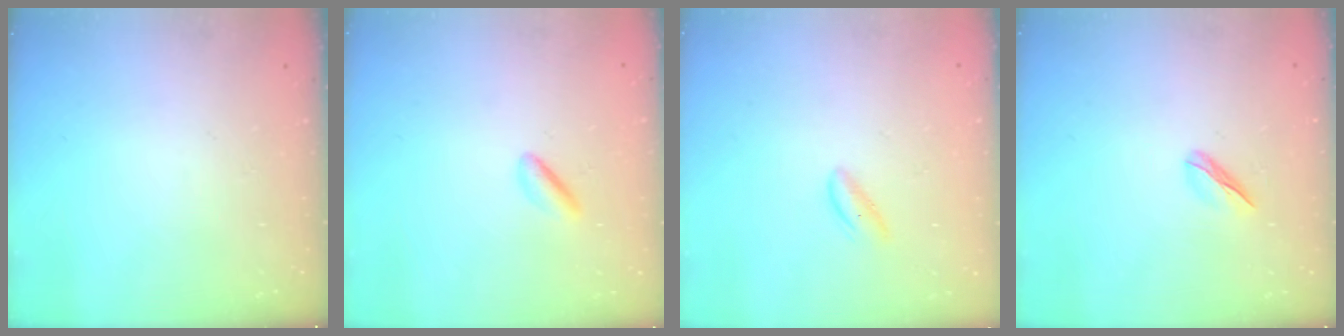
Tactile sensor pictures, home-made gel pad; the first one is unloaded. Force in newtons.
{"total": 2.1, "press": 1.9, "slide": 0.9}
{"total": 0.9, "press": 0.8, "slide": 0.4}
{"total": 3.2, "press": 3.1, "slide": 0.8}